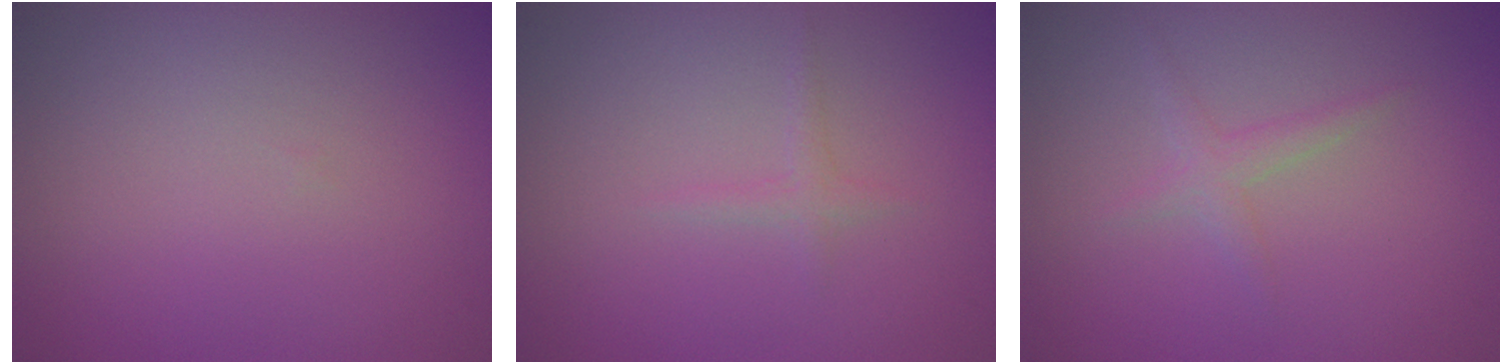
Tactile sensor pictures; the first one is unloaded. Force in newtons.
{"total": 0.8, "press": 0.8, "slide": 0.1}
{"total": 1.3, "press": 1.3, "slide": 0.0}